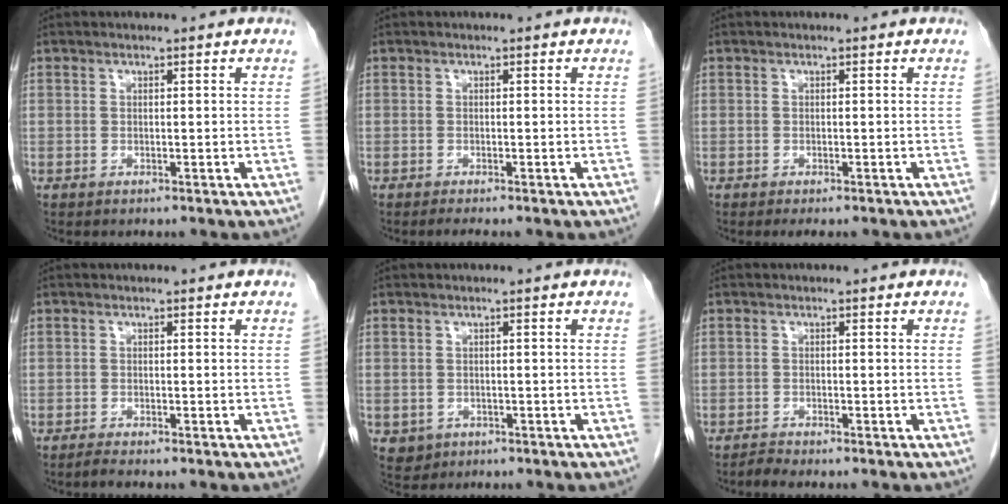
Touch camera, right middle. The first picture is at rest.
{"total": 0.9, "force": [-0.7, -0.3, 0.5], "torque": [-0.011, -0.003, -0.013]}
{"total": 1.7, "force": [-1.3, 0.6, 0.9], "torque": [-0.011, -0.004, -0.014]}
{"total": 0.9, "force": [-0.8, -0.2, 0.4], "torque": [-0.016, -0.004, -0.017]}
{"total": 2.1, "force": [-0.7, 1.9, 0.5], "torque": [-0.005, 0.004, -0.003]}
{"total": 1.1, "force": [-1.1, -0.2, 0.1], "torque": [-0.010, -0.006, -0.019]}